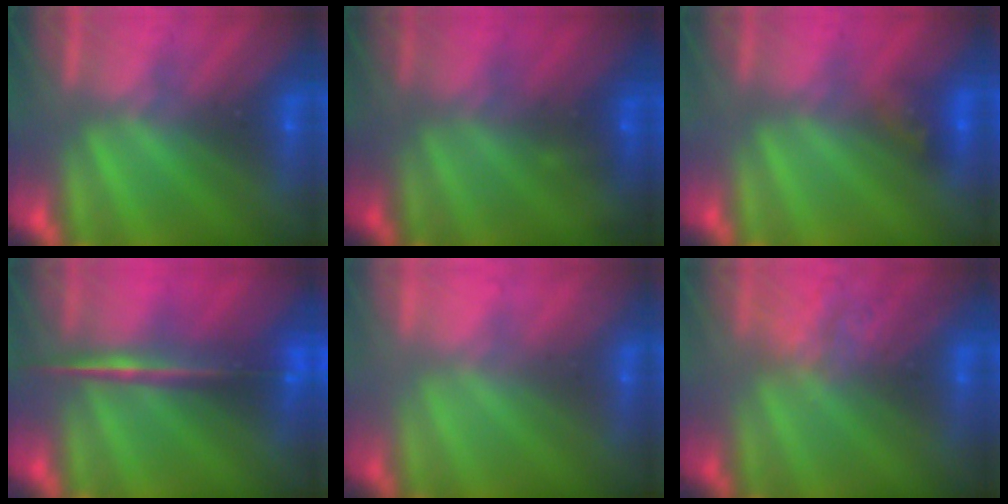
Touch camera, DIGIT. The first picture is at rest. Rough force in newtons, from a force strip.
{"total": 4.6}
{"total": 3.0}
{"total": 5.8}
{"total": 2.1}
{"total": 3.2}